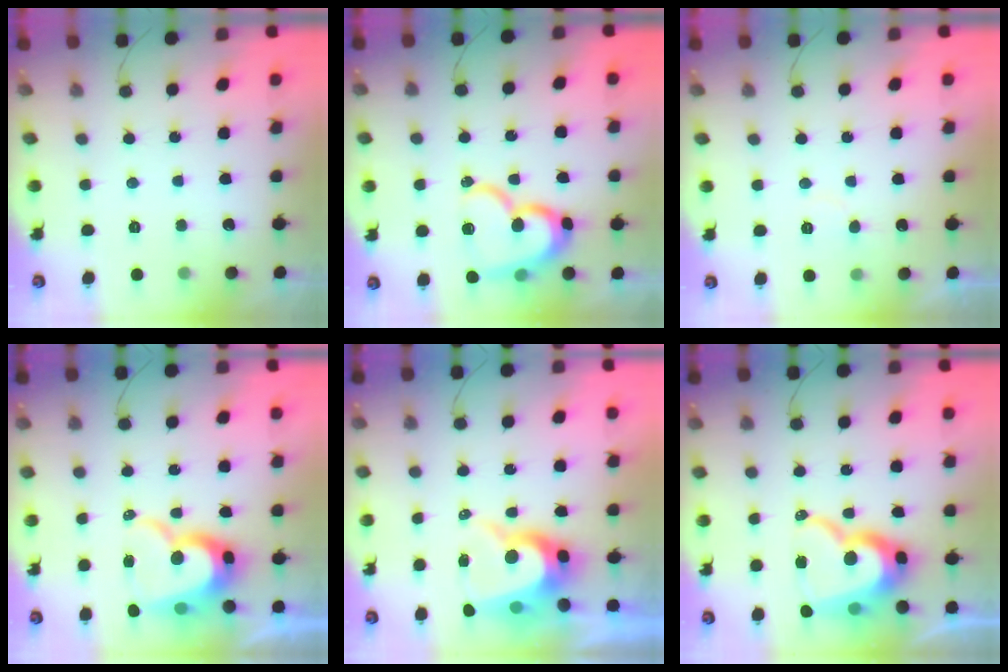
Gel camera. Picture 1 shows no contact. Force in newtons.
{"total": 17.1, "press": 17.0, "slide": 1.7}
{"total": 3.6, "press": 3.5, "slide": 0.4}
{"total": 14.7, "press": 14.7, "slide": 1.4}
{"total": 10.2, "press": 10.2, "slide": 0.7}
{"total": 18.6, "press": 18.6, "slide": 1.7}